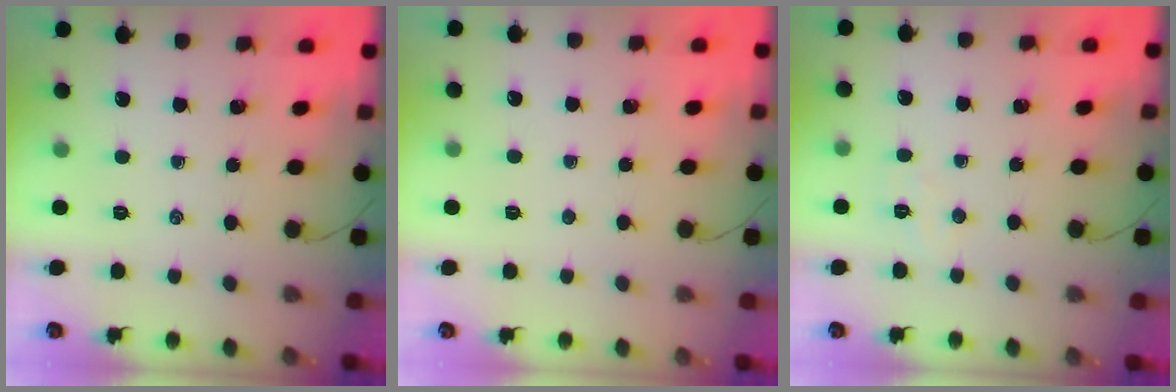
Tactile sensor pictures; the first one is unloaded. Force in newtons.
{"total": 0.0}
{"total": 4.1, "press": 4.0, "slide": 0.9}